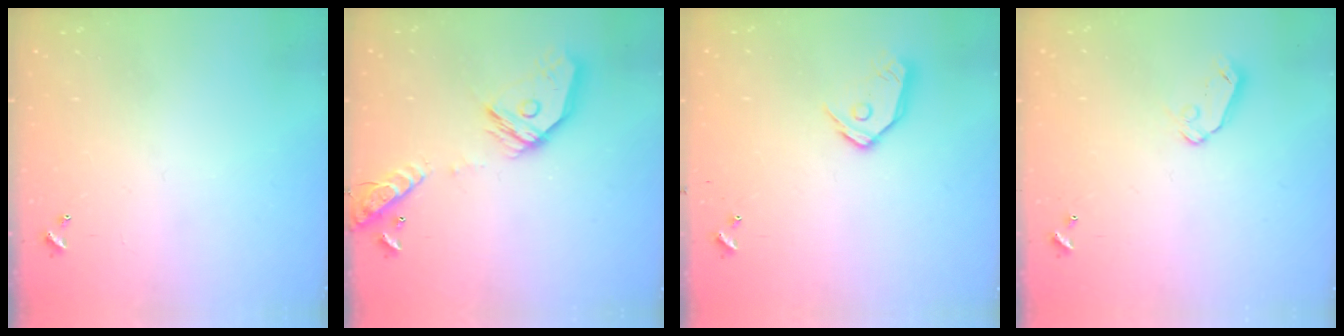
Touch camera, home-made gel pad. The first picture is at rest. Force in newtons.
{"total": 17.2, "press": 17.0, "slide": 2.2}
{"total": 11.6, "press": 11.5, "slide": 1.2}
{"total": 6.2, "press": 6.2, "slide": 0.6}